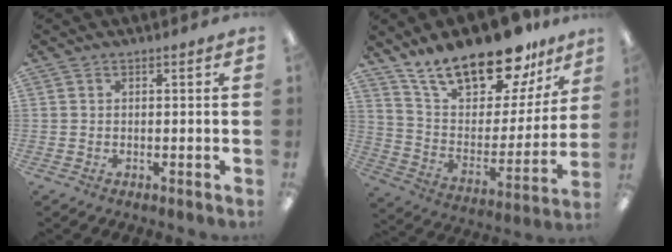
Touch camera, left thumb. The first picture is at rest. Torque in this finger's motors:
{"motor_torque": [0.79, 0.92, 1.41, -1.36, 0.32]}